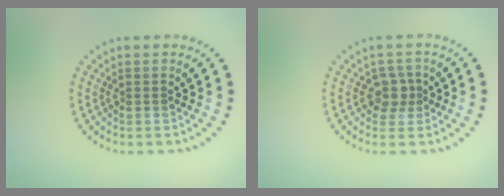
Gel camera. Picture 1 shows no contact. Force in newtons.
{"total": 2.0, "press": 1.6, "slide": 1.1}